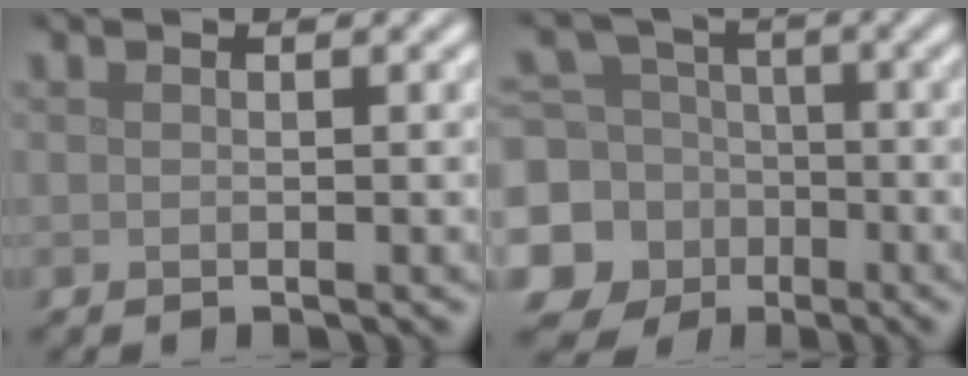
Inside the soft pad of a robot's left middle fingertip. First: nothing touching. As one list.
[{"total": 12.2, "force": [-3.9, 11.2, 3.0], "torque": [-0.108, -0.035, -0.088]}]